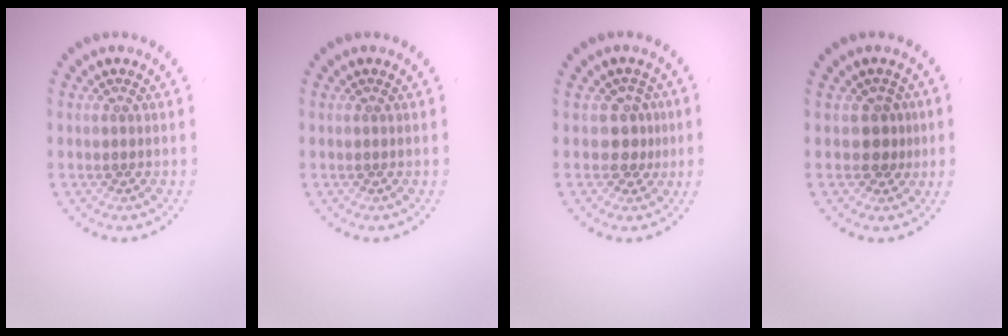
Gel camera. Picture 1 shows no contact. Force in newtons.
{"total": 0.0}
{"total": 2.0, "press": 1.5, "slide": 1.3}
{"total": 2.0, "press": 1.6, "slide": 1.2}